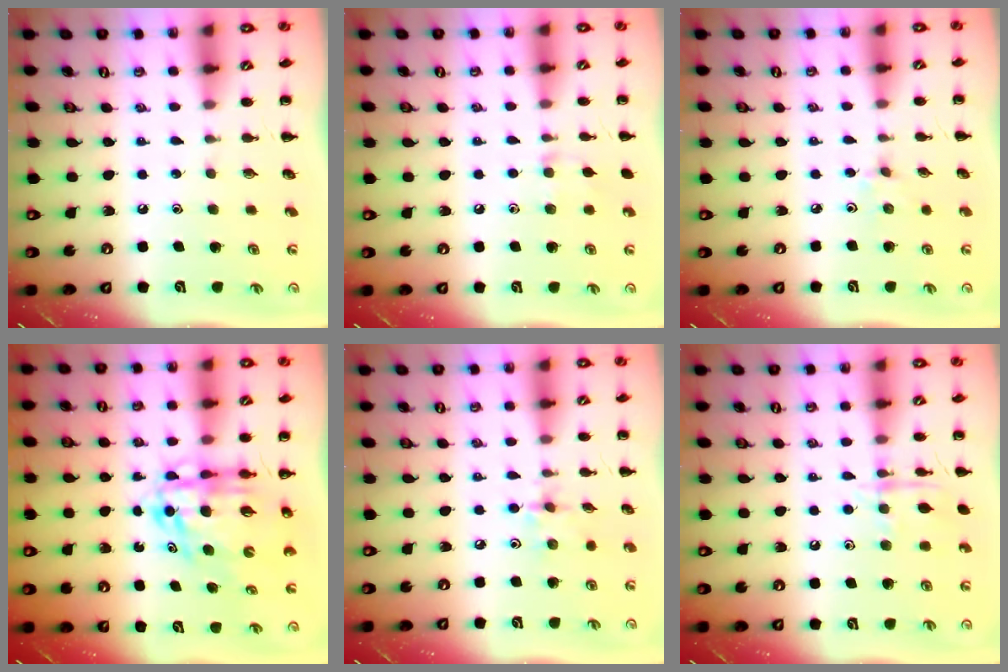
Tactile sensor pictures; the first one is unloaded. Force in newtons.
{"total": 7.1, "press": 6.8, "slide": 2.1}
{"total": 1.7, "press": 1.6, "slide": 0.6}
{"total": 11.6, "press": 11.1, "slide": 3.2}
{"total": 2.7, "press": 2.7, "slide": 0.5}
{"total": 9.6, "press": 9.6, "slide": 0.7}